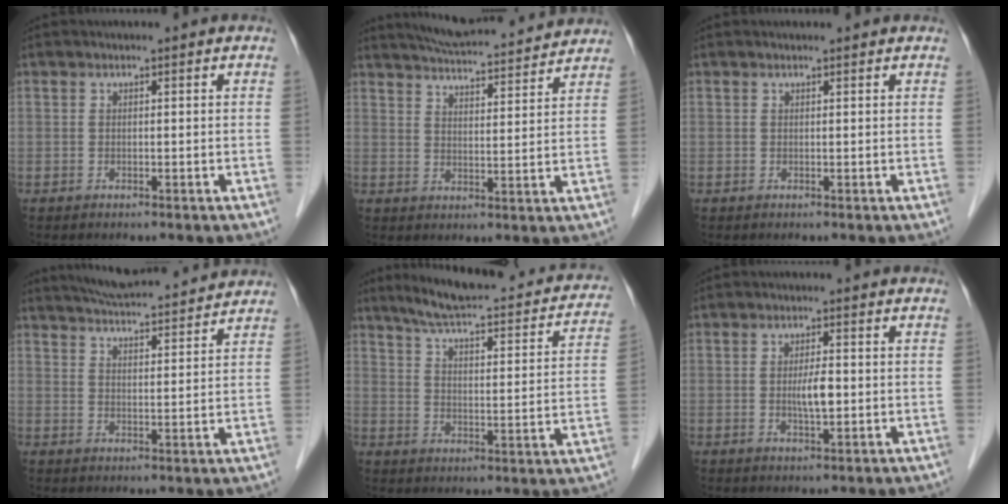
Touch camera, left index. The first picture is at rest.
{"total": 15.7, "force": [14.7, 1.8, 5.2], "torque": [-0.084, 0.021, 0.205]}
{"total": 1.4, "force": [1.4, 0.2, 0.4], "torque": [-0.012, 0.013, 0.014]}
{"total": 13.6, "force": [12.7, 1.3, 4.6], "torque": [-0.079, 0.019, 0.180]}
{"total": 22.3, "force": [19.3, 4.0, 10.4], "torque": [-0.143, -0.004, 0.240]}
{"total": 3.4, "force": [-0.5, 0.7, 3.2], "torque": [-0.064, -0.005, -0.007]}